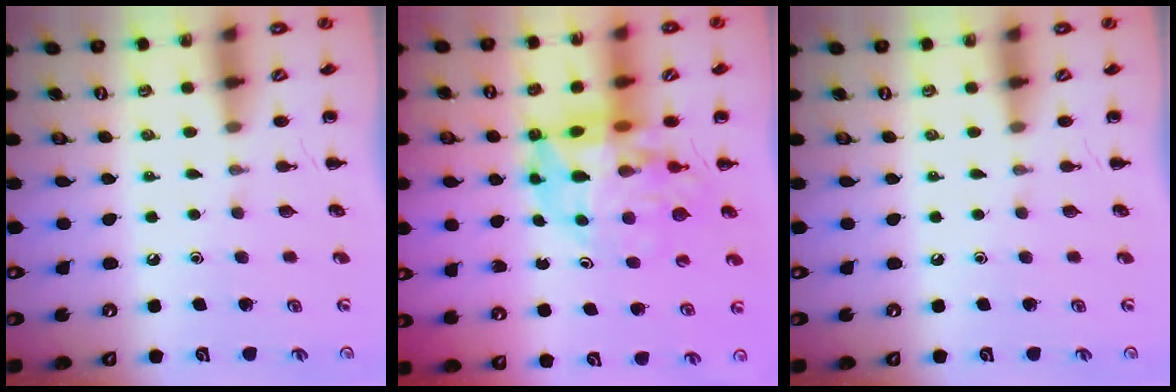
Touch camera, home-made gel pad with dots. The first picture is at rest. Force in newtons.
{"total": 12.1, "press": 11.6, "slide": 3.5}
{"total": 0.0}